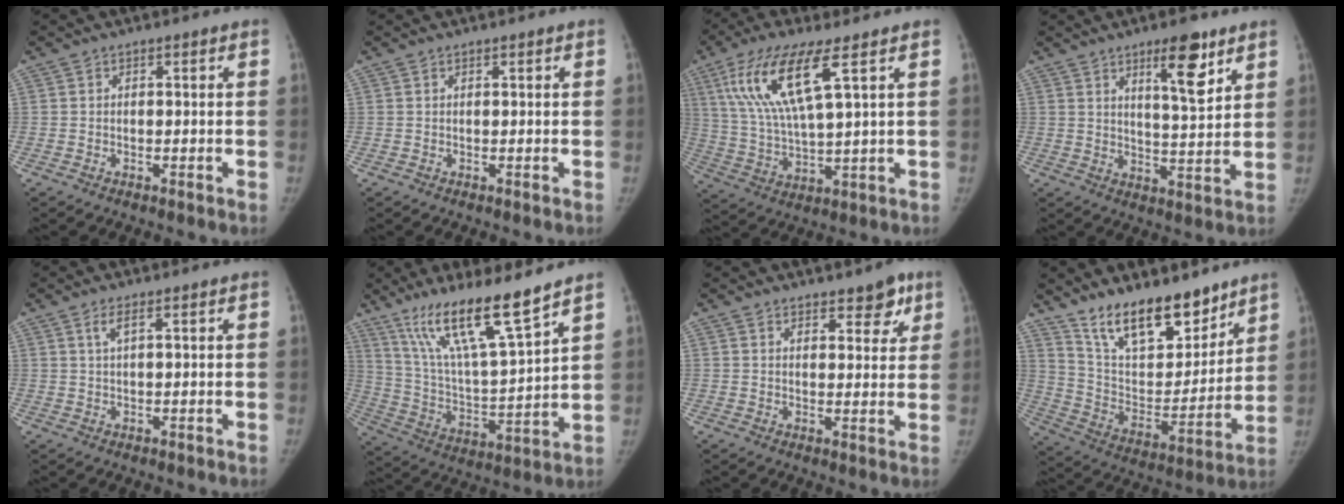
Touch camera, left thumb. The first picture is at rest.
{"total": 0.0}
{"total": 14.4, "force": [6.4, 3.3, 12.4], "torque": [-0.268, -0.022, 0.129]}
{"total": 9.6, "force": [5.7, 2.4, 7.3], "torque": [-0.097, -0.040, 0.091]}
{"total": 2.1, "force": [1.1, 0.3, 1.8], "torque": [-0.044, 0.000, 0.027]}
{"total": 17.4, "force": [12.4, 1.9, 12.0], "torque": [-0.199, -0.069, 0.233]}
{"total": 6.0, "force": [4.0, 2.7, 3.5], "torque": [-0.007, -0.023, 0.051]}
{"total": 19.0, "force": [14.2, 7.8, 9.9], "torque": [-0.108, -0.090, 0.249]}